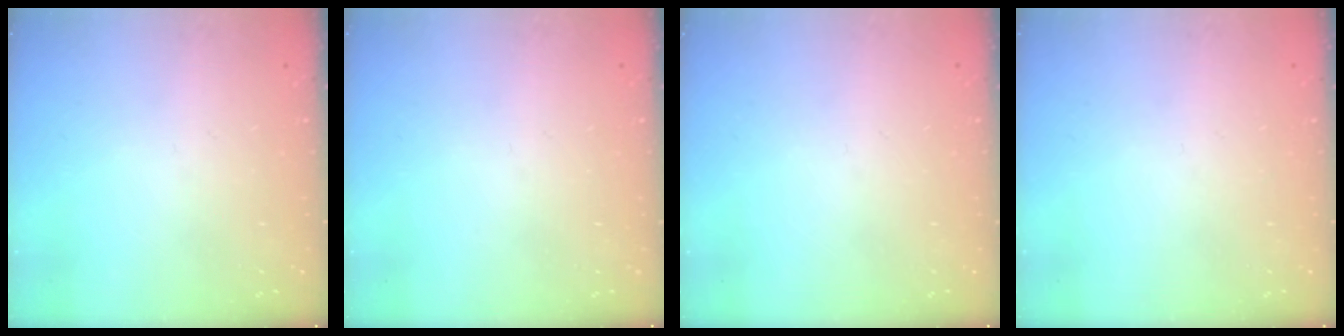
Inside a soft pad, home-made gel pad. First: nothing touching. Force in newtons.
{"total": 0.0}
{"total": 0.0}
{"total": 0.0}